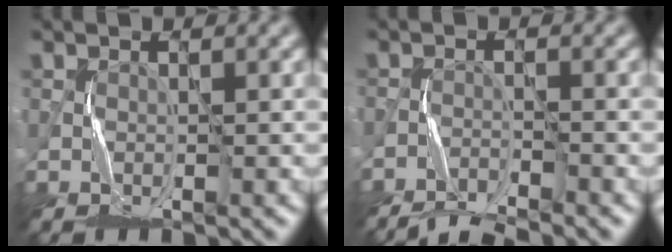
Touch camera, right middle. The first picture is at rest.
{"total": 4.4, "force": [-4.2, 0.3, 1.2], "torque": [-0.028, -0.012, -0.076]}